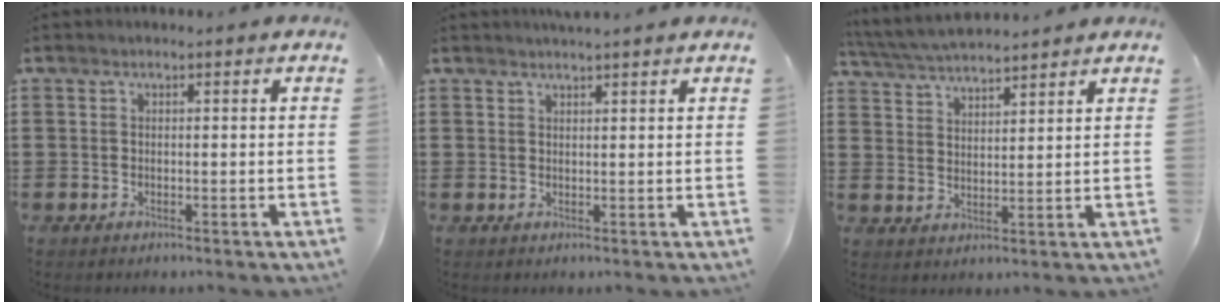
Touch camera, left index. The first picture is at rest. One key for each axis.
{"total": 1.4, "fx": 1.3, "fy": -0.1, "fz": 0.4, "tx": -0.009, "ty": 0.000, "tz": 0.026}
{"total": 4.7, "fx": 4.5, "fy": 0.2, "fz": 1.1, "tx": -0.038, "ty": -0.018, "tz": 0.081}